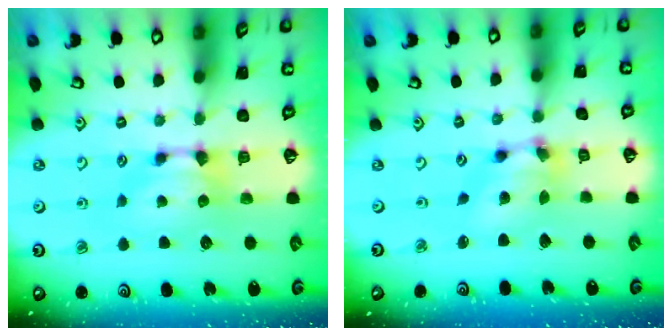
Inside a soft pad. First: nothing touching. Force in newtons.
{"total": 6.0, "press": 5.6, "slide": 2.1}